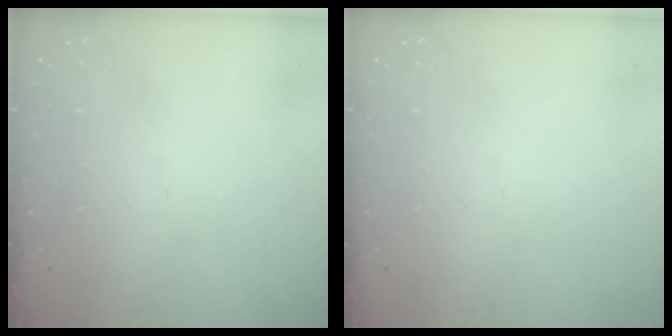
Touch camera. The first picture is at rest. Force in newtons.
{"total": 0.0}